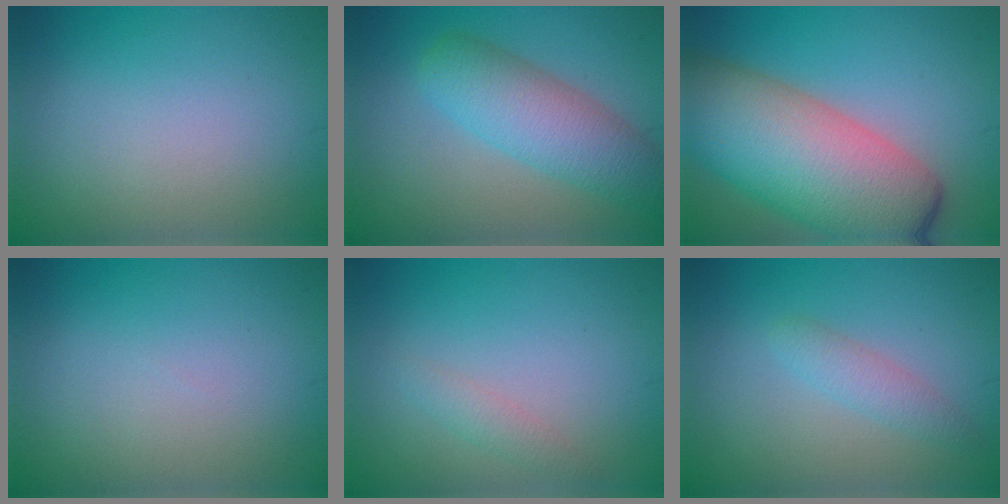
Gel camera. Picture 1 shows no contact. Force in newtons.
{"total": 6.0, "press": 6.0, "slide": 0.2}
{"total": 12.8, "press": 12.8, "slide": 0.5}
{"total": 0.0}
{"total": 1.3, "press": 1.3, "slide": 0.1}
{"total": 1.9, "press": 1.9, "slide": 0.0}